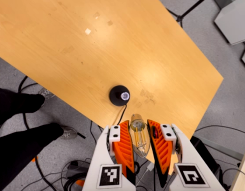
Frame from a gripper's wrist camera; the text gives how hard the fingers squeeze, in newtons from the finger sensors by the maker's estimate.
{"total": 20.6, "left": 22.1, "right": 19.1}